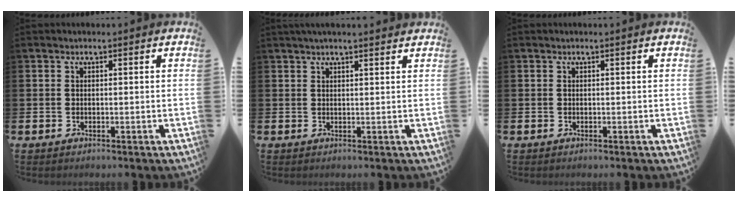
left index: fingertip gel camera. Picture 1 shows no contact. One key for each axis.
{"total": 1.8, "fx": 1.7, "fy": -0.1, "fz": 0.7, "tx": -0.014, "ty": -0.002, "tz": 0.030}
{"total": 0.0}